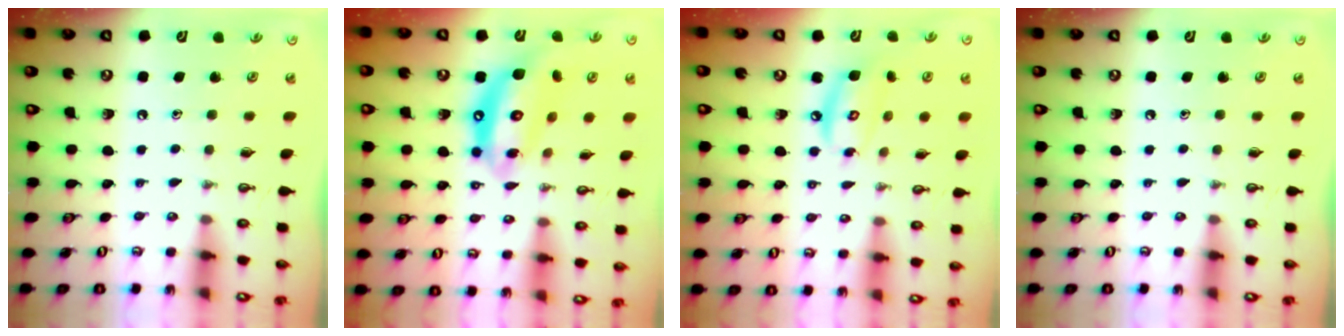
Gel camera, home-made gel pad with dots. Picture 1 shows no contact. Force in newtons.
{"total": 14.2, "press": 14.1, "slide": 1.2}
{"total": 9.8, "press": 9.7, "slide": 1.0}
{"total": 0.0}